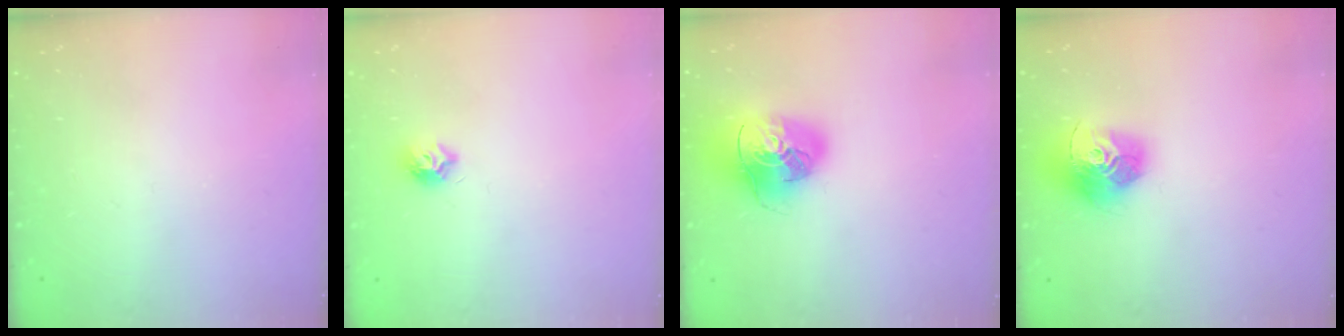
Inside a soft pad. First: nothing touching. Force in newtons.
{"total": 7.1, "press": 7.1, "slide": 0.8}
{"total": 17.5, "press": 17.3, "slide": 2.6}
{"total": 15.6, "press": 15.5, "slide": 1.5}